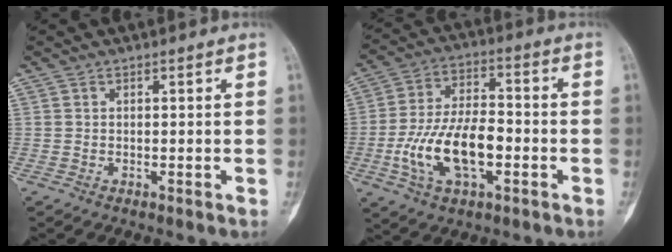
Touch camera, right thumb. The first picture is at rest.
{"total": 15.1, "force": [-3.9, 7.6, 12.4], "torque": [-0.236, 0.027, -0.068]}